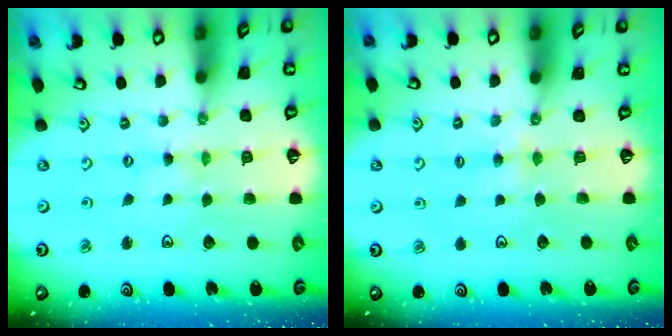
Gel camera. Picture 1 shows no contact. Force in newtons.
{"total": 2.8, "press": 2.8, "slide": 0.4}